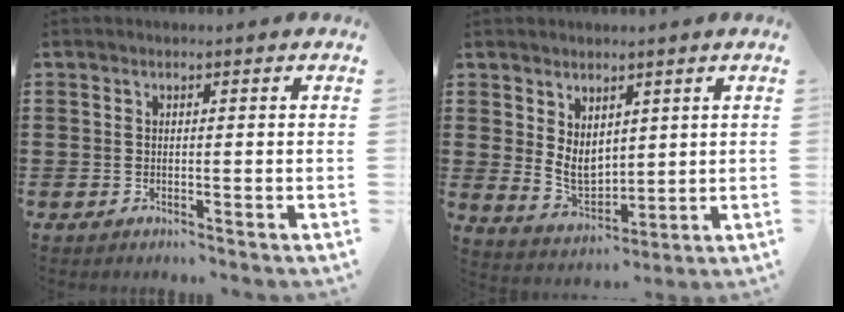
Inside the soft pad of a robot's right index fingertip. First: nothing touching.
{"total": 5.4, "force": [2.3, 3.7, 3.2], "torque": [-0.061, 0.000, 0.047]}